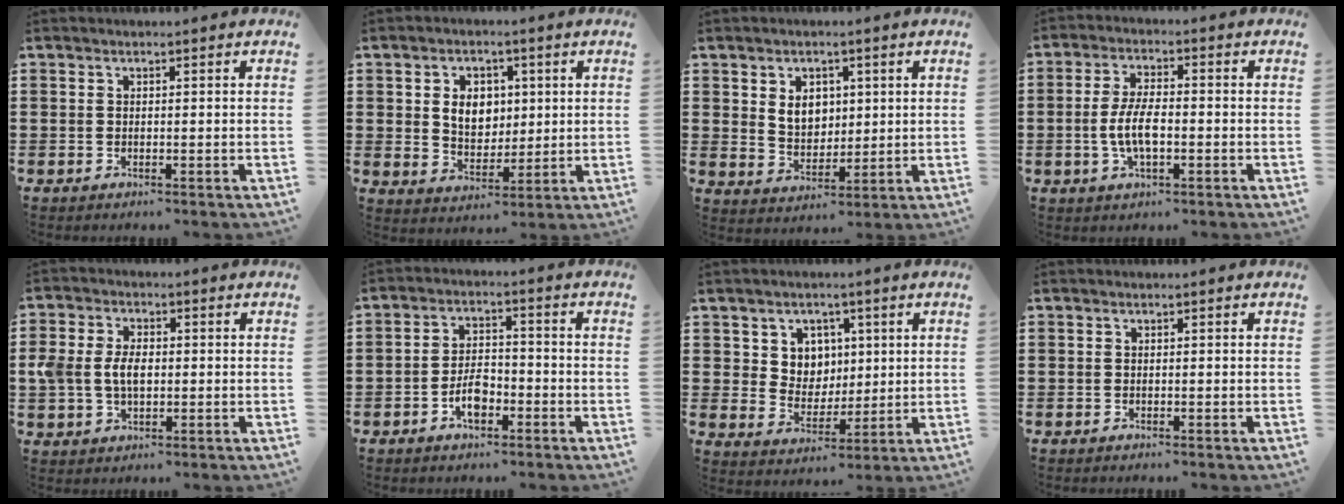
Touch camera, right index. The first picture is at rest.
{"total": 5.8, "force": [1.0, 4.5, 3.6], "torque": [-0.070, 0.007, 0.013]}
{"total": 5.1, "force": [1.9, 4.1, 2.4], "torque": [-0.047, 0.007, 0.031]}
{"total": 6.0, "force": [-1.1, 2.4, 5.4], "torque": [-0.123, -0.002, -0.027]}
{"total": 5.3, "force": [-0.1, 3.5, 4.0], "torque": [-0.103, 0.004, -0.009]}
{"total": 4.9, "force": [-2.3, 2.4, 3.6], "torque": [-0.075, 0.003, -0.046]}
{"total": 5.5, "force": [2.4, 4.9, 0.7], "torque": [-0.035, 0.004, 0.042]}
{"total": 0.0}